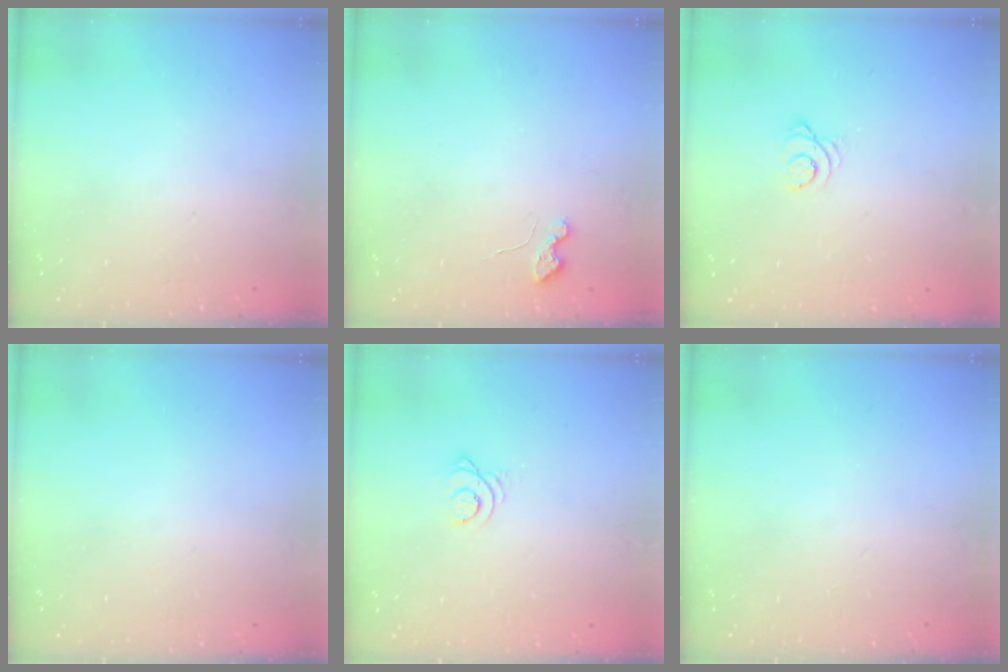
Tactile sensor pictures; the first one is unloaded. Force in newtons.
{"total": 3.6, "press": 3.5, "slide": 0.4}
{"total": 2.8, "press": 2.8, "slide": 0.3}
{"total": 0.0}
{"total": 2.7, "press": 2.7, "slide": 0.3}
{"total": 0.0}